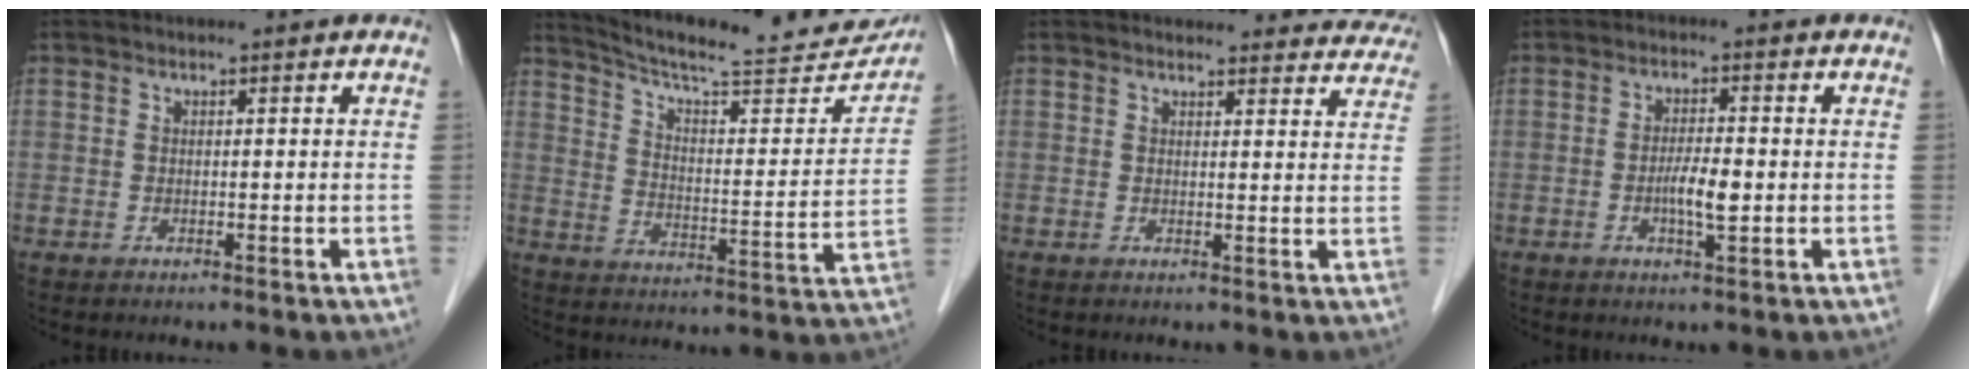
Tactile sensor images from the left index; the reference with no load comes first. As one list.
[{"total": 23.9, "force": [22.0, 3.1, 8.8], "torque": [-0.131, -0.049, 0.290]}, {"total": 14.3, "force": [13.7, 3.8, 1.8], "torque": [0.020, -0.020, 0.126]}, {"total": 3.7, "force": [-0.7, 0.6, 3.6], "torque": [-0.068, -0.002, -0.012]}]